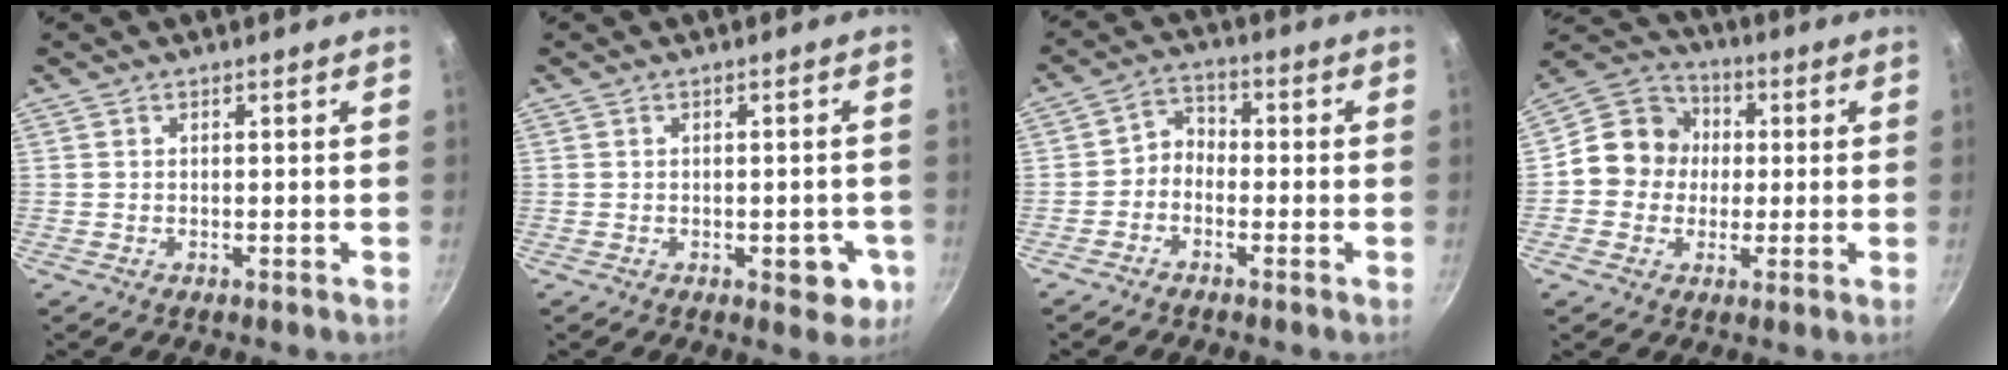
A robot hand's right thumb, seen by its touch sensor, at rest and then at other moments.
{"total": 5.3, "force": [-1.6, 2.9, 4.1], "torque": [-0.023, 0.010, -0.017]}
{"total": 3.8, "force": [-1.7, 2.9, 1.8], "torque": [-0.018, 0.030, -0.045]}
{"total": 10.9, "force": [0.2, 10.1, 4.2], "torque": [-0.031, 0.023, -0.020]}